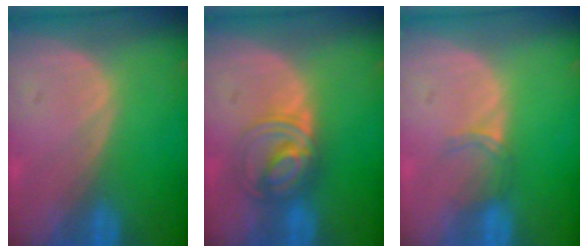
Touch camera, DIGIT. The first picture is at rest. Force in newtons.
{"total": 5.5, "press": 5.5, "slide": 0.6}
{"total": 2.2, "press": 1.7, "slide": 1.3}